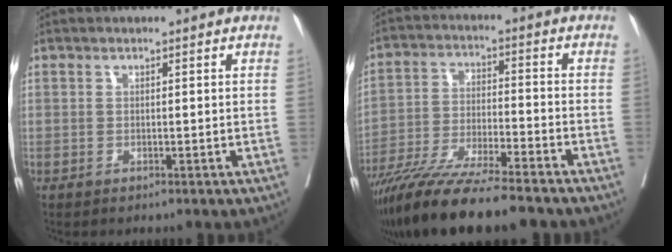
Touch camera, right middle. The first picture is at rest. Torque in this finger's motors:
{"motor_torque": [1.07, -1.06, 0.35, 0.21]}